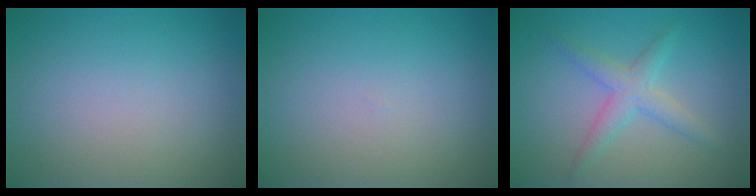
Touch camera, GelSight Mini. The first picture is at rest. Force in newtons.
{"total": 0.0}
{"total": 2.8, "press": 2.8, "slide": 0.1}